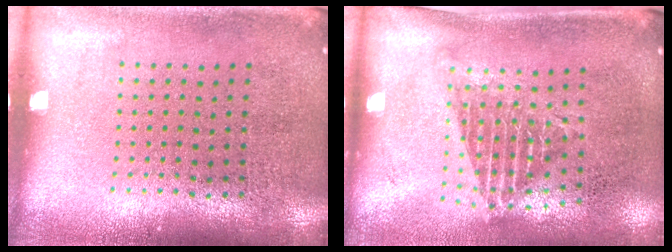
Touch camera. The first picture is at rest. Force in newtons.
{"total": 1.3, "press": 1.0, "slide": 0.9}